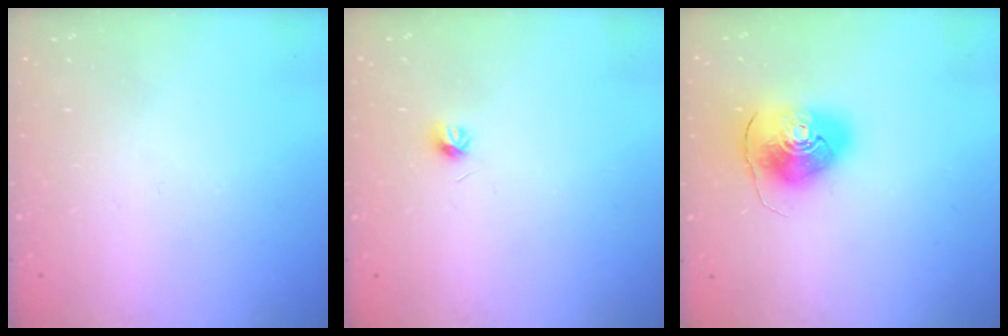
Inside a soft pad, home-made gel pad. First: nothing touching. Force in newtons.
{"total": 4.0, "press": 3.9, "slide": 0.9}
{"total": 10.2, "press": 10.1, "slide": 1.5}